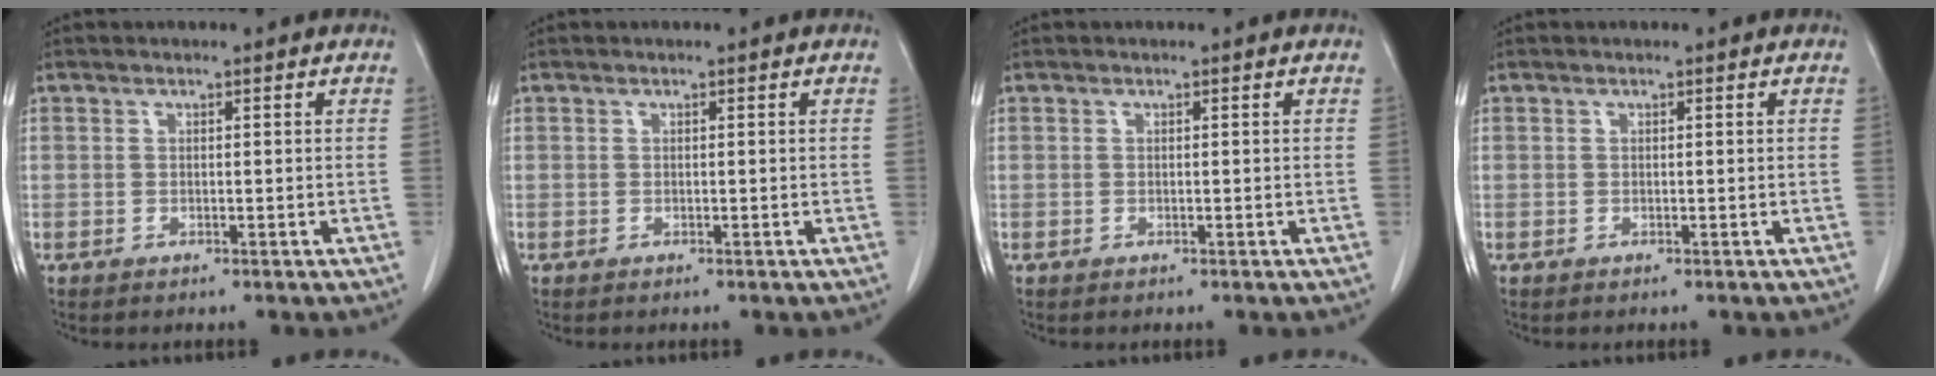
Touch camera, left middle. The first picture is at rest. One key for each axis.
{"total": 0.0}
{"total": 0.0}
{"total": 0.0}